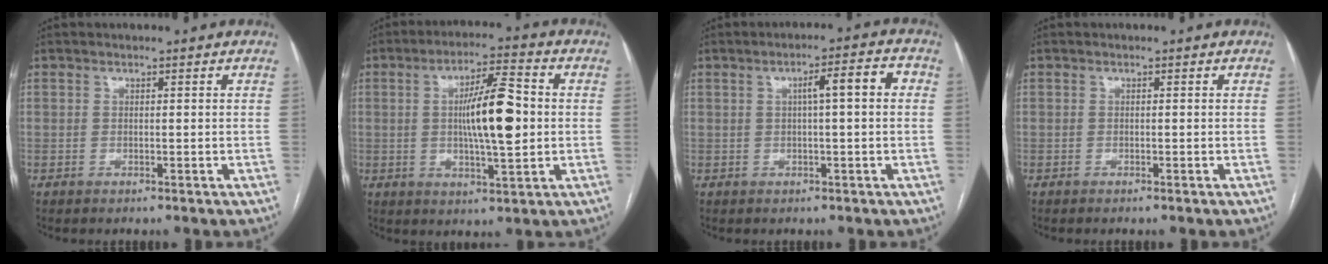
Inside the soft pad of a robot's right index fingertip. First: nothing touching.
{"total": 10.9, "force": [0.4, 1.8, 10.7], "torque": [-0.185, 0.010, 0.008]}
{"total": 5.3, "force": [0.7, 0.6, 5.2], "torque": [-0.077, 0.020, 0.008]}
{"total": 0.0}